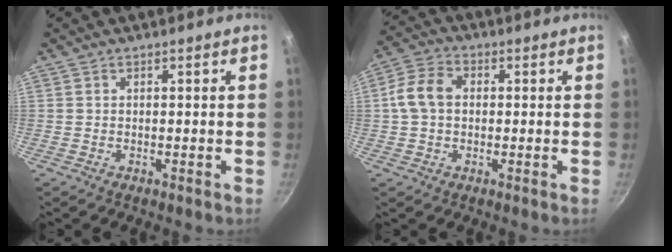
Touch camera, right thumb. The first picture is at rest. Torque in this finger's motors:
{"motor_torque": [-0.32, 0.40, 0.26, -0.21, 0.05]}